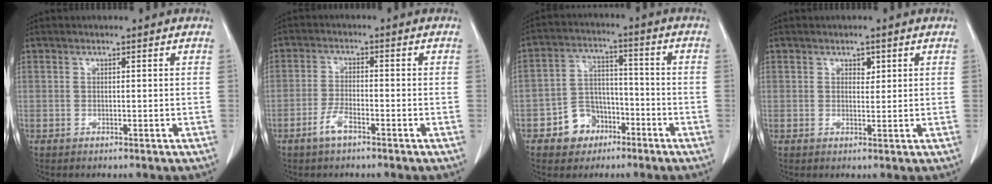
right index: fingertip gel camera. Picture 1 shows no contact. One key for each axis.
{"total": 3.4, "fx": -2.2, "fy": 0.8, "fz": 2.5, "tx": -0.053, "ty": 0.000, "tz": -0.044}
{"total": 7.5, "fx": -3.9, "fy": 6.0, "fz": 2.3, "tx": -0.046, "ty": 0.020, "tz": -0.058}
{"total": 1.4, "fx": 0.7, "fy": 0.9, "fz": 0.8, "tx": -0.006, "ty": -0.004, "tz": 0.010}